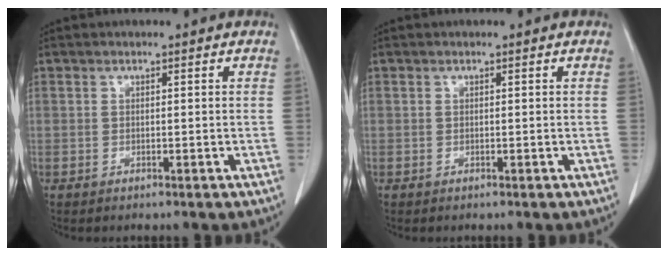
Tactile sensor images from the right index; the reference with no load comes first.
{"total": 0.0}